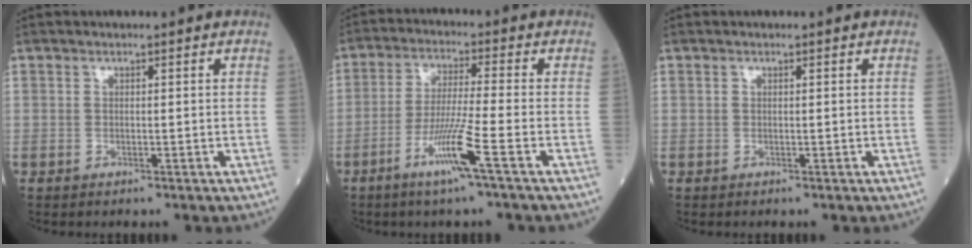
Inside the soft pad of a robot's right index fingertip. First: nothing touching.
{"total": 8.3, "force": [-4.0, -1.2, 7.2], "torque": [-0.141, -0.016, -0.082]}
{"total": 0.0}